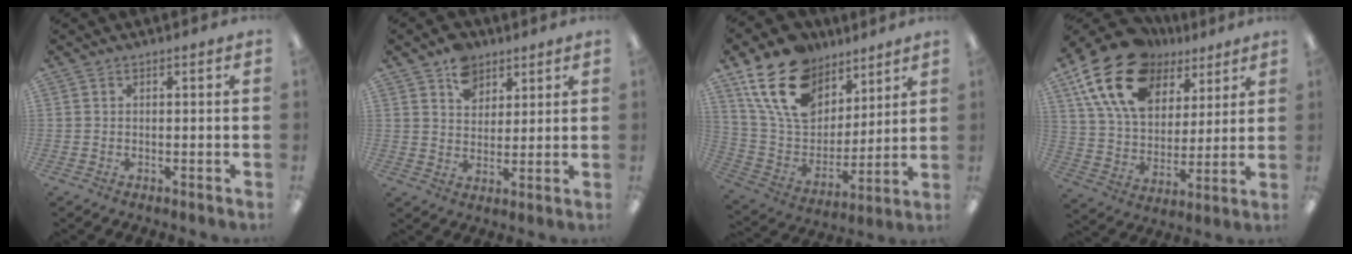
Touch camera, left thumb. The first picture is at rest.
{"total": 8.4, "force": [5.4, 5.9, 2.6], "torque": [-0.036, -0.021, 0.098]}
{"total": 20.2, "force": [12.1, 12.9, 9.8], "torque": [-0.186, -0.048, 0.228]}
{"total": 20.8, "force": [11.5, 13.1, 11.3], "torque": [-0.212, -0.045, 0.211]}